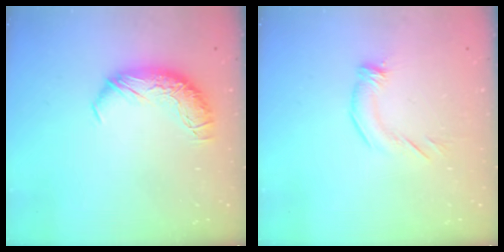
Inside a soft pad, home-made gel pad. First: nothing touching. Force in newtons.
{"total": 2.4, "press": 2.3, "slide": 0.9}